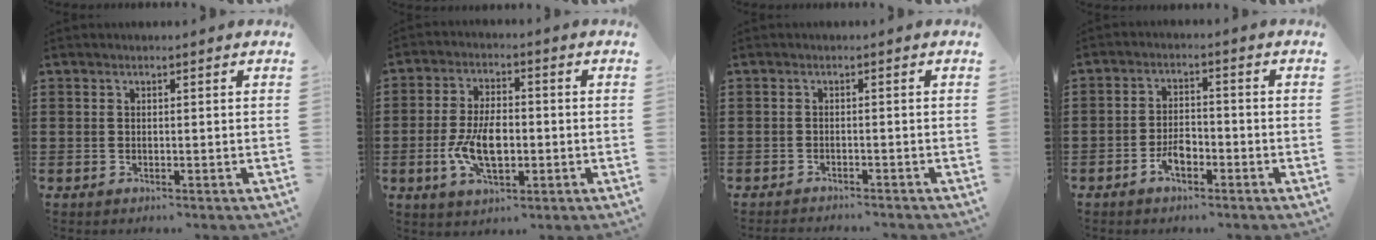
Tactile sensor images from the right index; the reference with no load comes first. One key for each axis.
{"total": 8.0, "fx": -1.3, "fy": 4.1, "fz": 6.8, "tx": -0.145, "ty": 0.001, "tz": -0.027}
{"total": 1.0, "fx": -1.0, "fy": 0.0, "fz": 0.0, "tx": -0.003, "ty": 0.002, "tz": -0.023}
{"total": 3.7, "fx": -2.1, "fy": 1.7, "fz": 2.6, "tx": -0.052, "ty": 0.002, "tz": -0.041}